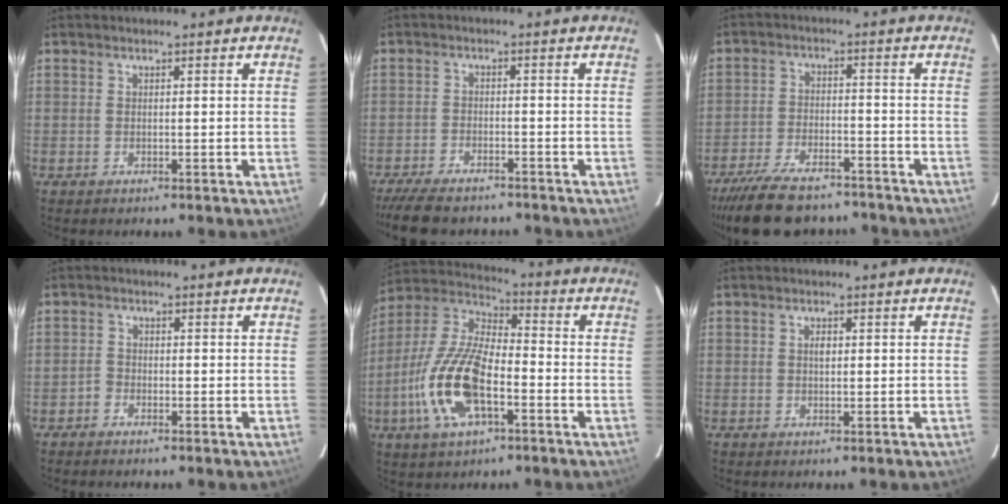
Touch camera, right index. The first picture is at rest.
{"total": 10.1, "force": [-8.7, 3.1, 4.3], "torque": [-0.107, -0.020, -0.143]}
{"total": 16.0, "force": [-13.3, 5.9, 6.9], "torque": [-0.158, -0.009, -0.205]}
{"total": 1.5, "force": [-1.2, 0.9, 0.1], "torque": [-0.004, 0.002, -0.026]}
{"total": 16.6, "force": [-5.6, 6.9, 14.0], "torque": [-0.300, -0.005, -0.112]}
{"total": 1.2, "force": [0.2, 0.7, 0.9], "torque": [-0.016, 0.004, 0.002]}